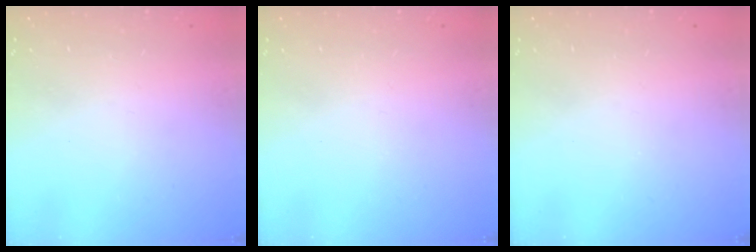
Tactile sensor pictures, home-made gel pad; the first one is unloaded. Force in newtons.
{"total": 0.0}
{"total": 0.0}